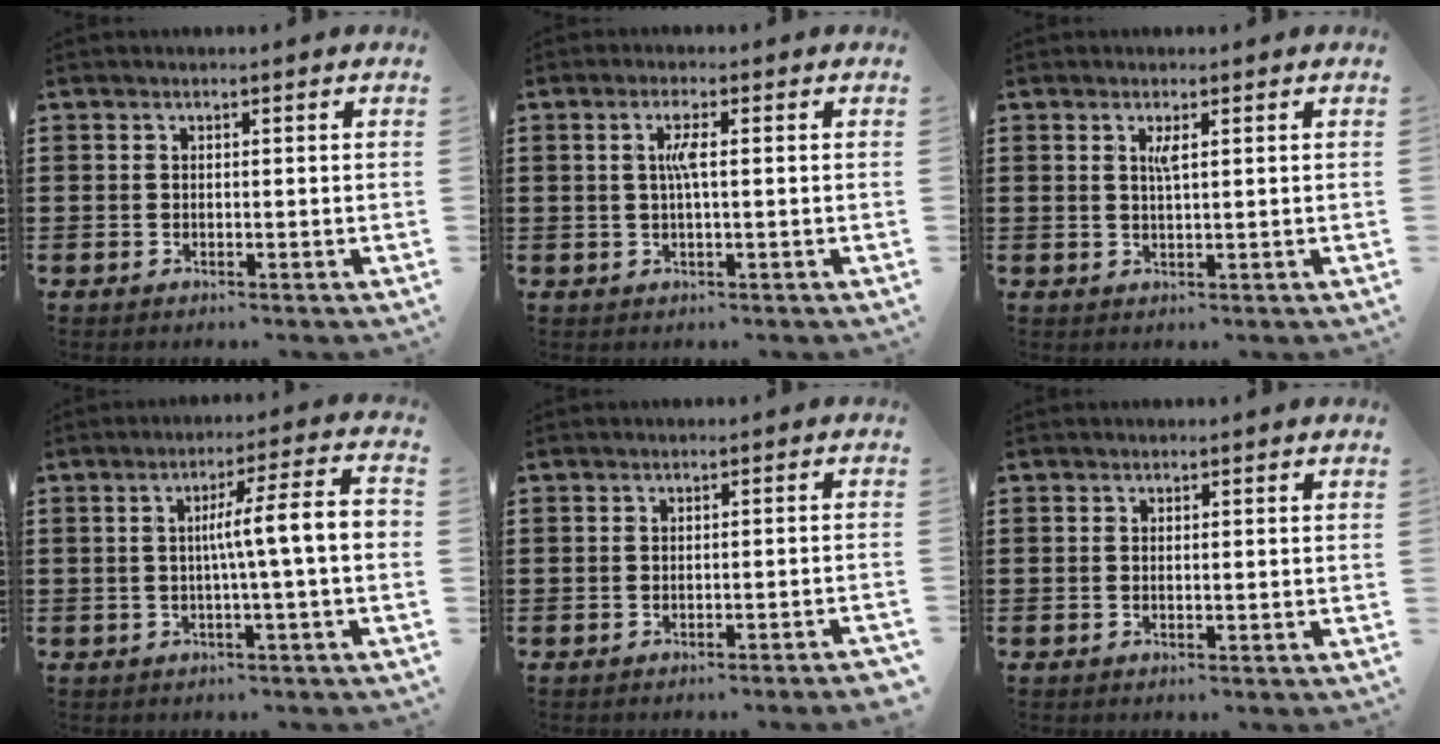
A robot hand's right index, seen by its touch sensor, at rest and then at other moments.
{"total": 3.2, "force": [0.2, 0.3, 3.2], "torque": [-0.061, -0.001, 0.000]}
{"total": 1.6, "force": [0.6, 0.3, 1.4], "torque": [-0.029, 0.003, 0.009]}
{"total": 7.2, "force": [-0.5, -0.1, 7.2], "torque": [-0.122, -0.006, -0.017]}
{"total": 1.3, "force": [-1.1, -0.2, 0.7], "torque": [-0.011, -0.001, -0.021]}
{"total": 0.0}